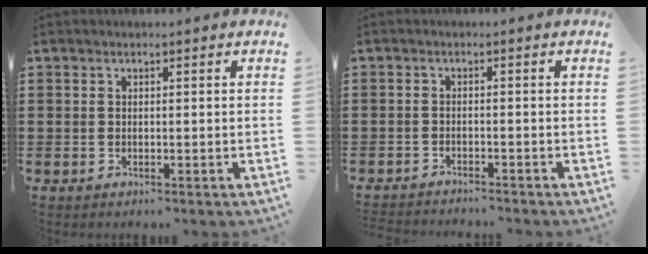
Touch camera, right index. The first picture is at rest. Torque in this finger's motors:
{"motor_torque": [-2.14, 0.00, -1.05, 0.01]}